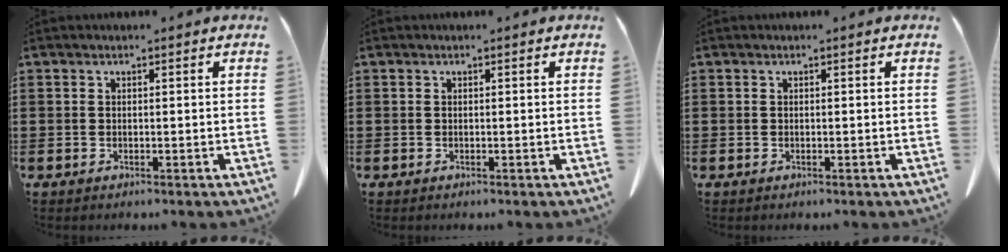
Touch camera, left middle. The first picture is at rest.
{"total": 0.0}
{"total": 0.0}